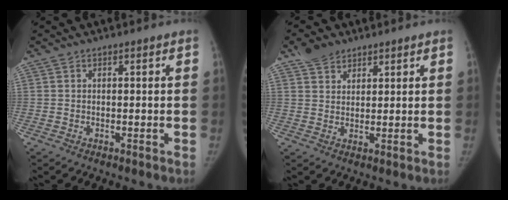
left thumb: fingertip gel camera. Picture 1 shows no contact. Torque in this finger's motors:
{"motor_torque": [0.76, -0.03, 0.51, -0.45, 0.01]}